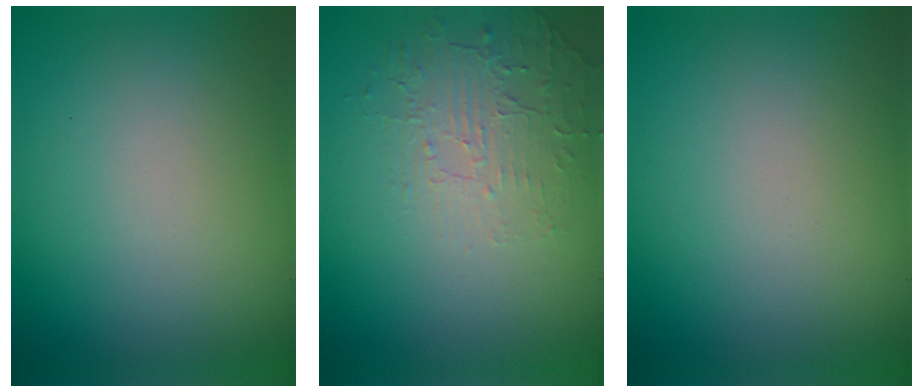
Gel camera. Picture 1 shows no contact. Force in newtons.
{"total": 1.9, "press": 1.0, "slide": 1.6}
{"total": 0.0}